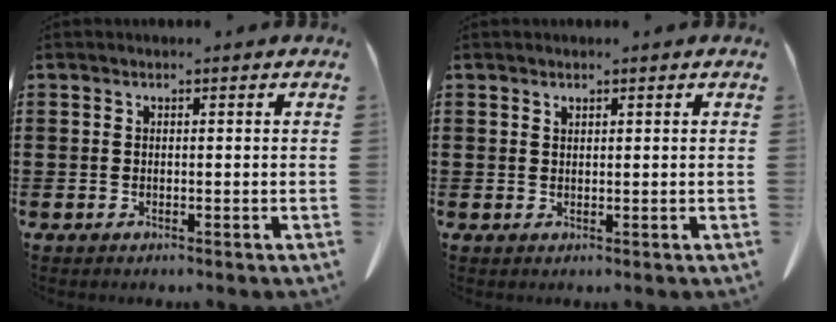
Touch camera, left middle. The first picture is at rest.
{"total": 0.7, "force": [0.6, 0.1, 0.4], "torque": [-0.010, -0.002, 0.013]}